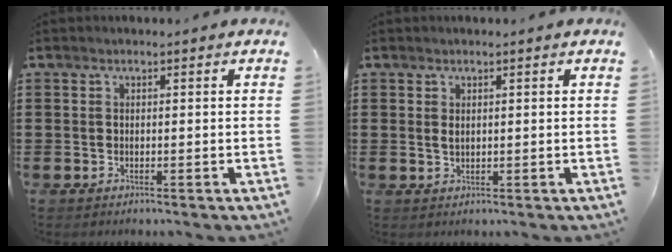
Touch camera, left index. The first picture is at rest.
{"total": 0.9, "force": [0.3, 0.5, 0.7], "torque": [-0.018, 0.004, 0.004]}